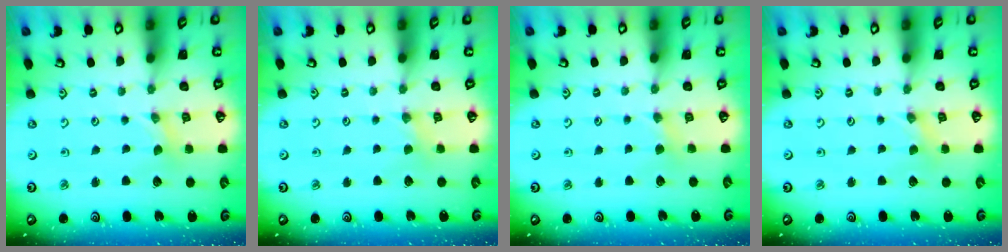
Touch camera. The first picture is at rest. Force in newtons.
{"total": 1.8, "press": 1.7, "slide": 0.4}
{"total": 1.9, "press": 1.9, "slide": 0.4}
{"total": 0.0}